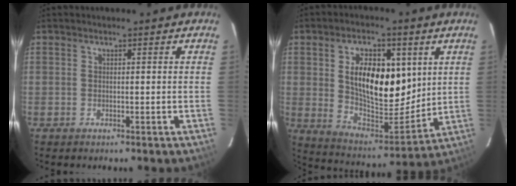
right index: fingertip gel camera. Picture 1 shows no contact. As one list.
[{"total": 16.7, "force": [4.4, 9.0, 13.3], "torque": [-0.233, 0.000, 0.088]}]